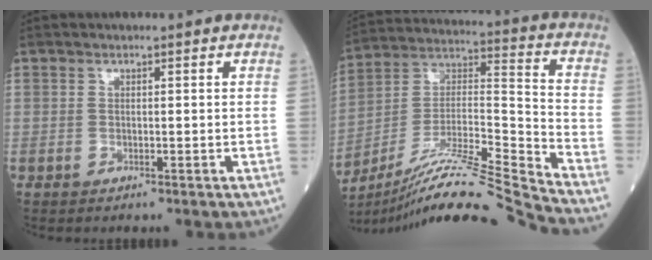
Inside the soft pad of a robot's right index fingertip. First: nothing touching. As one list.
[{"total": 20.7, "force": [-18.4, -2.6, 9.1], "torque": [-0.186, 0.005, -0.326]}]